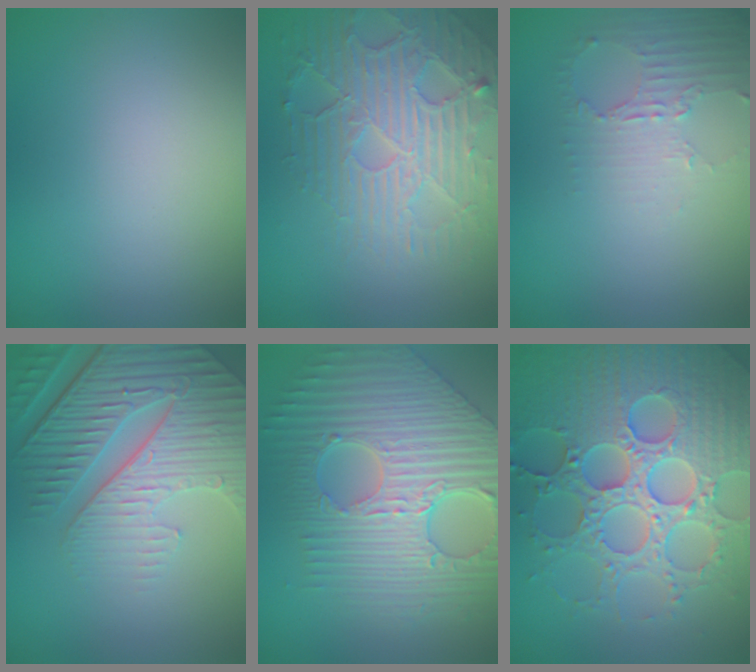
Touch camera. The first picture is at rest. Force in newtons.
{"total": 5.8, "press": 4.6, "slide": 3.5}
{"total": 2.3, "press": 1.8, "slide": 1.6}
{"total": 8.3, "press": 6.0, "slide": 5.8}
{"total": 9.9, "press": 6.9, "slide": 7.0}
{"total": 8.0, "press": 7.8, "slide": 1.7}